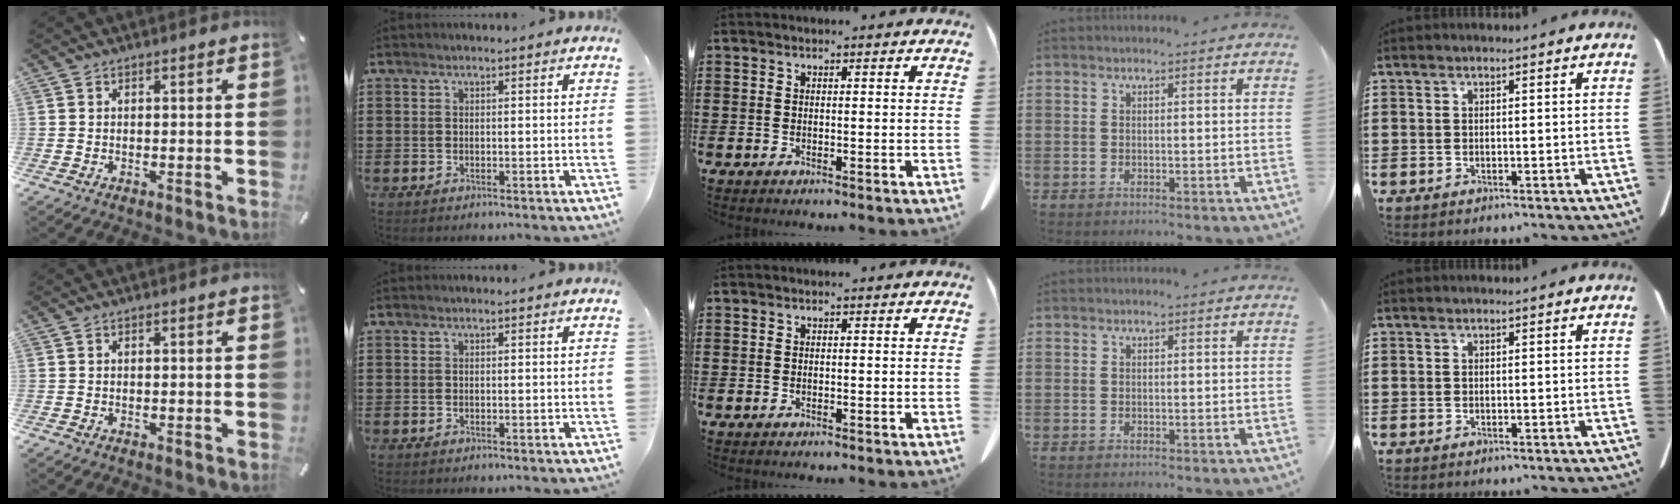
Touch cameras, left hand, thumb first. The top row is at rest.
{}